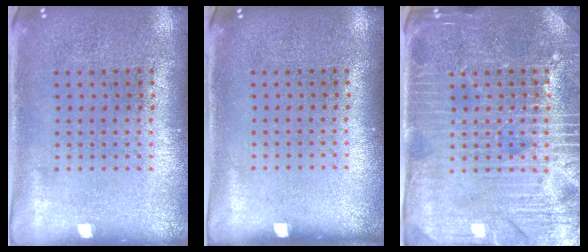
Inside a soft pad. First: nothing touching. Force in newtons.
{"total": 0.0}
{"total": 4.3, "press": 4.1, "slide": 1.3}